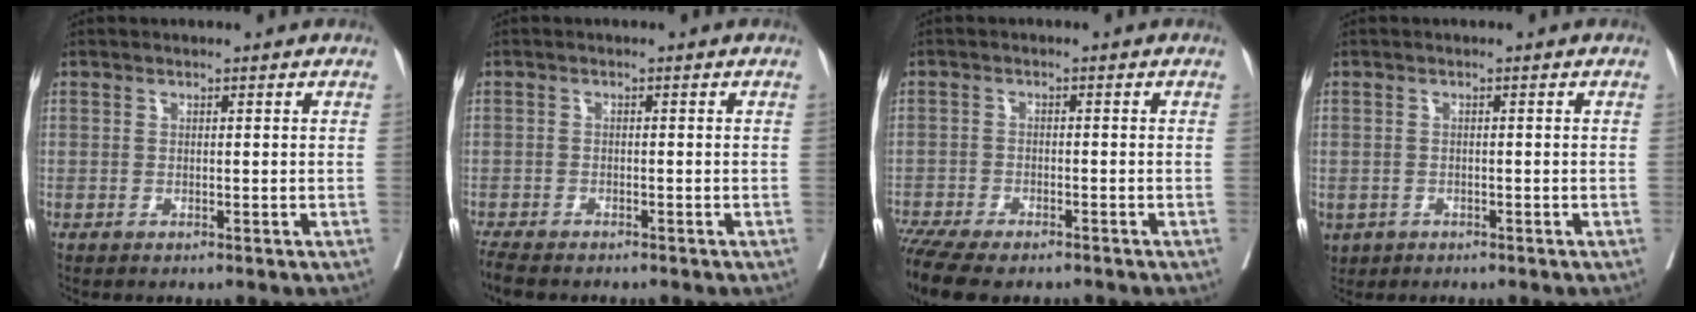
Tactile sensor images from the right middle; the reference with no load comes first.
{"total": 4.5, "force": [-3.9, 1.1, 2.0], "torque": [-0.034, -0.011, -0.063]}
{"total": 10.5, "force": [-8.4, 3.2, 5.3], "torque": [-0.095, -0.008, -0.132]}
{"total": 4.4, "force": [-2.4, 3.4, 1.4], "torque": [-0.035, -0.004, -0.035]}